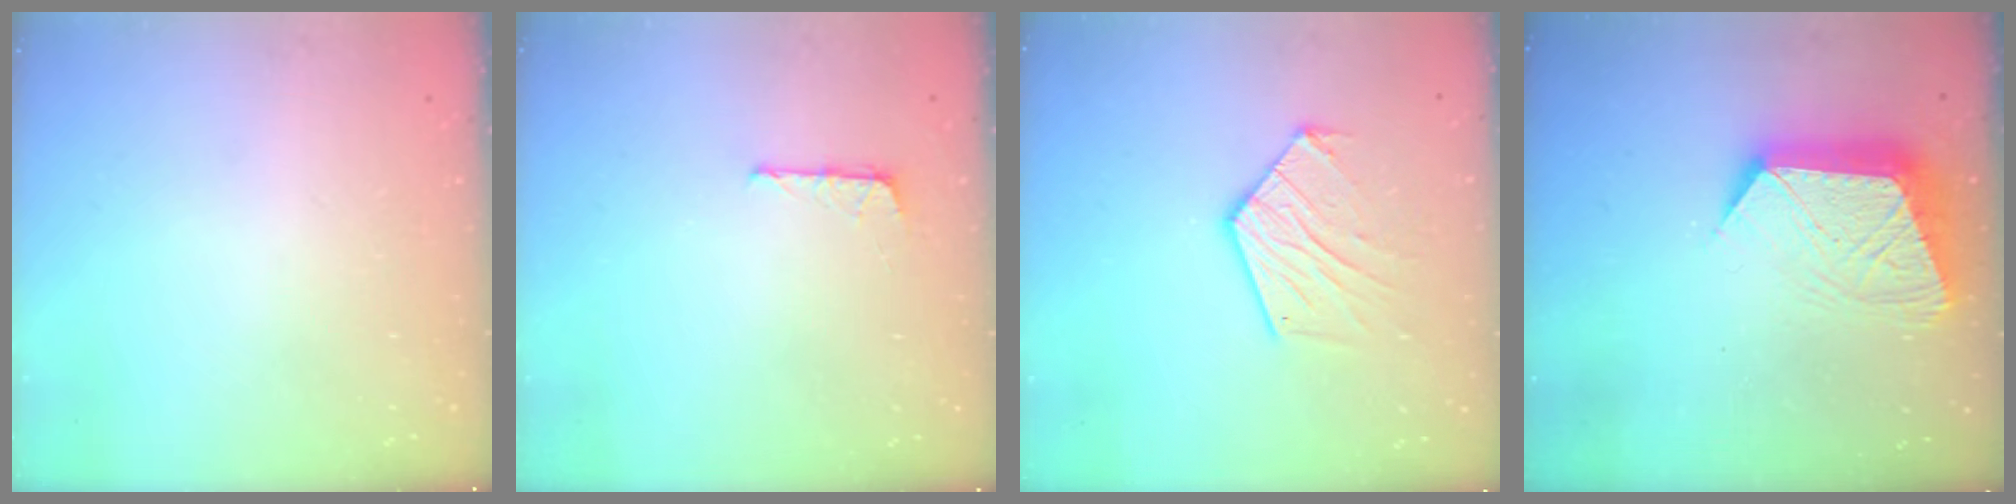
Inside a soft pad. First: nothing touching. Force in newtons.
{"total": 5.1, "press": 5.1, "slide": 0.3}
{"total": 13.0, "press": 13.0, "slide": 0.8}
{"total": 14.3, "press": 14.2, "slide": 1.2}